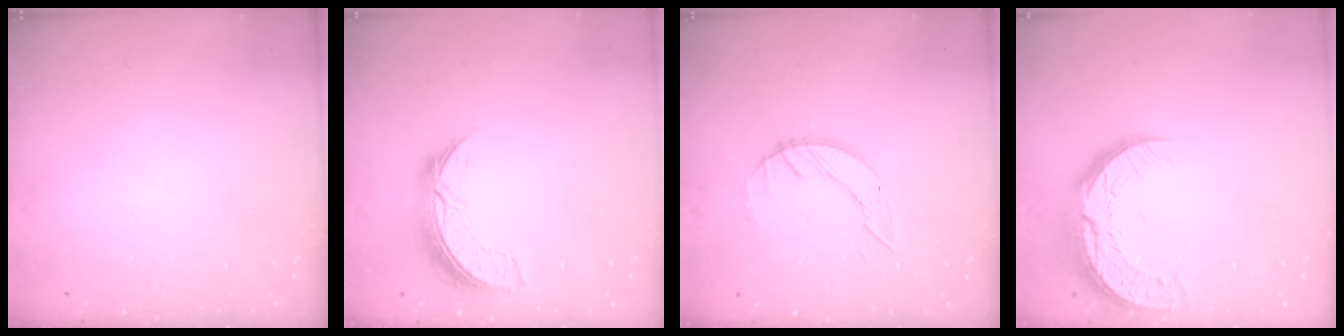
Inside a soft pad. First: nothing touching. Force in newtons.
{"total": 8.2, "press": 8.1, "slide": 0.6}
{"total": 5.7, "press": 5.7, "slide": 0.6}
{"total": 11.9, "press": 11.9, "slide": 0.9}